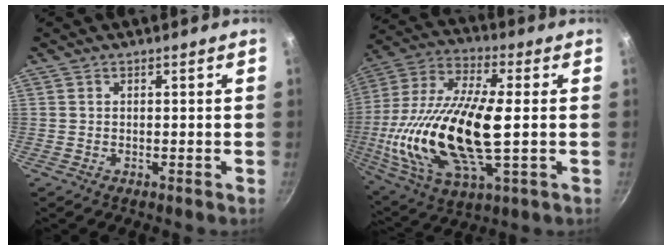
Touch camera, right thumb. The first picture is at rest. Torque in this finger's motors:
{"motor_torque": [-0.68, 1.99, 2.59, -0.17, 0.72]}